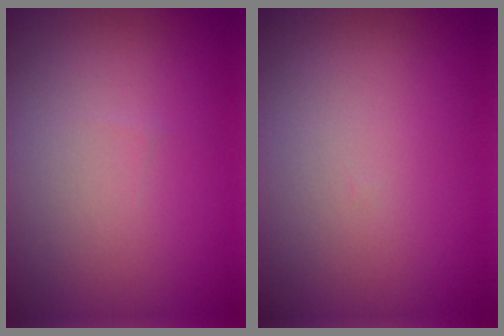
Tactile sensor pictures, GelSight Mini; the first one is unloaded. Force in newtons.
{"total": 0.0}